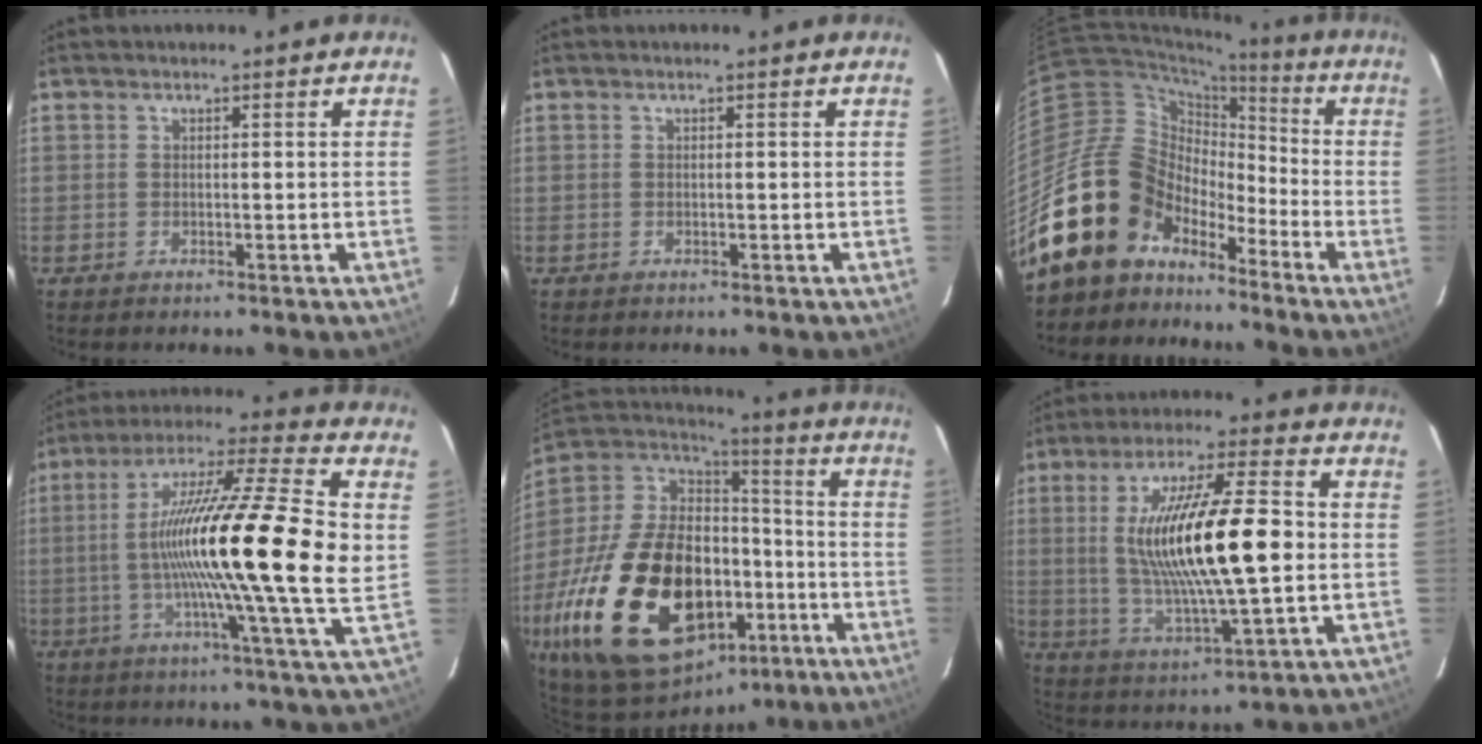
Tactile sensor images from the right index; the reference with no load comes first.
{"total": 0.0}
{"total": 17.0, "force": [-12.5, 10.4, 5.0], "torque": [-0.105, 0.034, -0.225]}
{"total": 23.7, "force": [1.2, -0.1, 23.7], "torque": [-0.400, 0.005, -0.001]}
{"total": 35.2, "force": [-14.6, 20.8, 24.3], "torque": [-0.498, -0.003, -0.223]}
{"total": 19.6, "force": [0.7, 3.7, 19.2], "torque": [-0.355, -0.004, 0.025]}